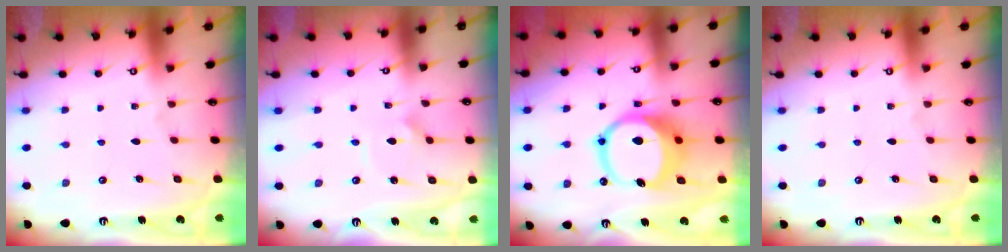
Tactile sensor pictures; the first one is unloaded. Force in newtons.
{"total": 2.4, "press": 2.4, "slide": 0.0}
{"total": 14.2, "press": 14.1, "slide": 2.0}
{"total": 0.0}